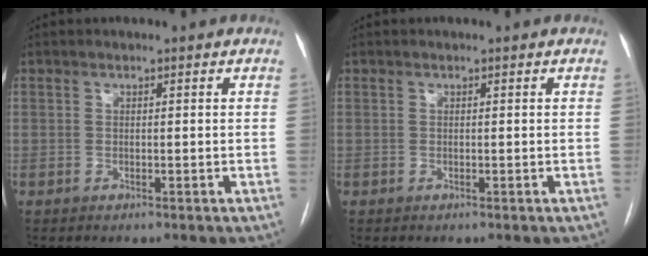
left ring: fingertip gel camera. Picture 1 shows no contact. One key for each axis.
{"total": 0.0}